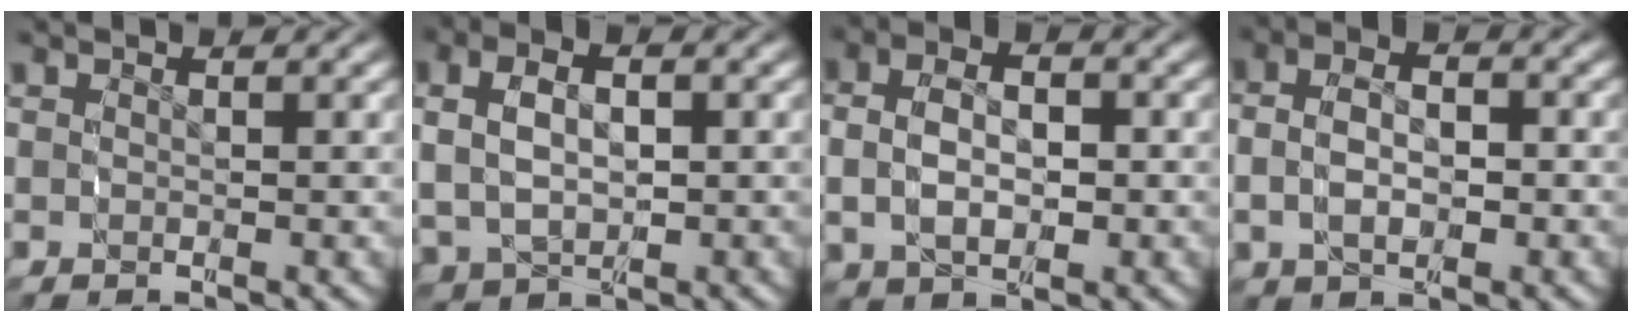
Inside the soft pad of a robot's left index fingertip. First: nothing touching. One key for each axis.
{"total": 5.4, "fx": 0.2, "fy": 4.2, "fz": 3.4, "tx": -0.085, "ty": -0.015, "tz": 0.019}
{"total": 4.9, "fx": 0.0, "fy": 3.5, "fz": 3.4, "tx": -0.073, "ty": -0.002, "tz": 0.005}
{"total": 4.3, "fx": -0.2, "fy": 3.1, "fz": 3.1, "tx": -0.068, "ty": -0.001, "tz": -0.002}